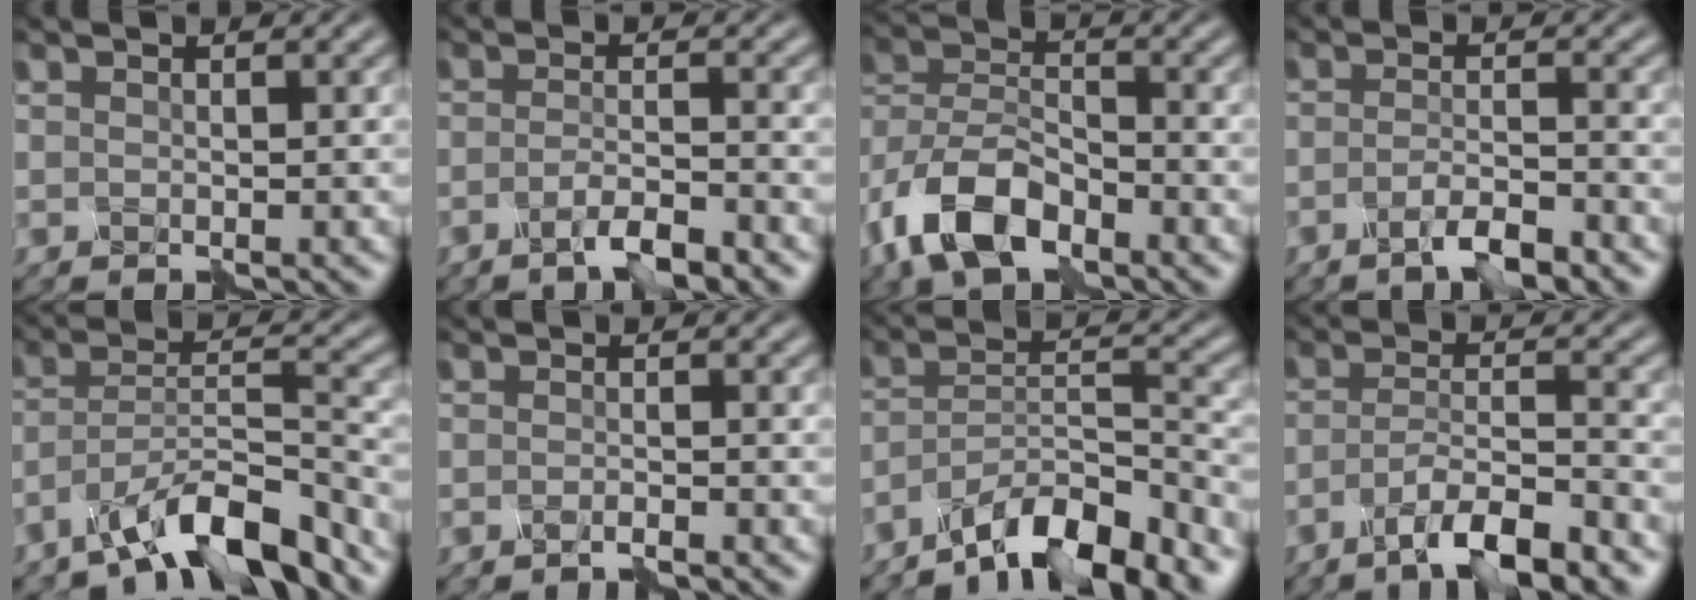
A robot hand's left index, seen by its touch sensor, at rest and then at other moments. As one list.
[{"total": 3.4, "force": [-2.1, 0.7, 2.6], "torque": [-0.045, 0.003, -0.046]}, {"total": 8.6, "force": [-4.9, 4.5, 5.4], "torque": [-0.115, 0.002, -0.105]}, {"total": 3.4, "force": [-2.2, 0.7, 2.5], "torque": [-0.046, 0.003, -0.046]}, {"total": 9.3, "force": [-6.9, 2.6, 5.7], "torque": [-0.089, 0.006, -0.127]}, {"total": 1.2, "force": [-0.9, 0.2, 0.8], "torque": [-0.013, 0.000, -0.019]}, {"total": 9.4, "force": [-7.4, 2.3, 5.4], "torque": [-0.080, 0.009, -0.137]}, {"total": 6.9, "force": [-4.6, 1.4, 5.0], "torque": [-0.082, 0.005, -0.084]}]